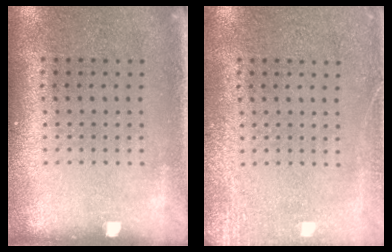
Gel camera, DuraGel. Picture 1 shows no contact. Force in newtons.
{"total": 2.8, "press": 2.7, "slide": 0.4}